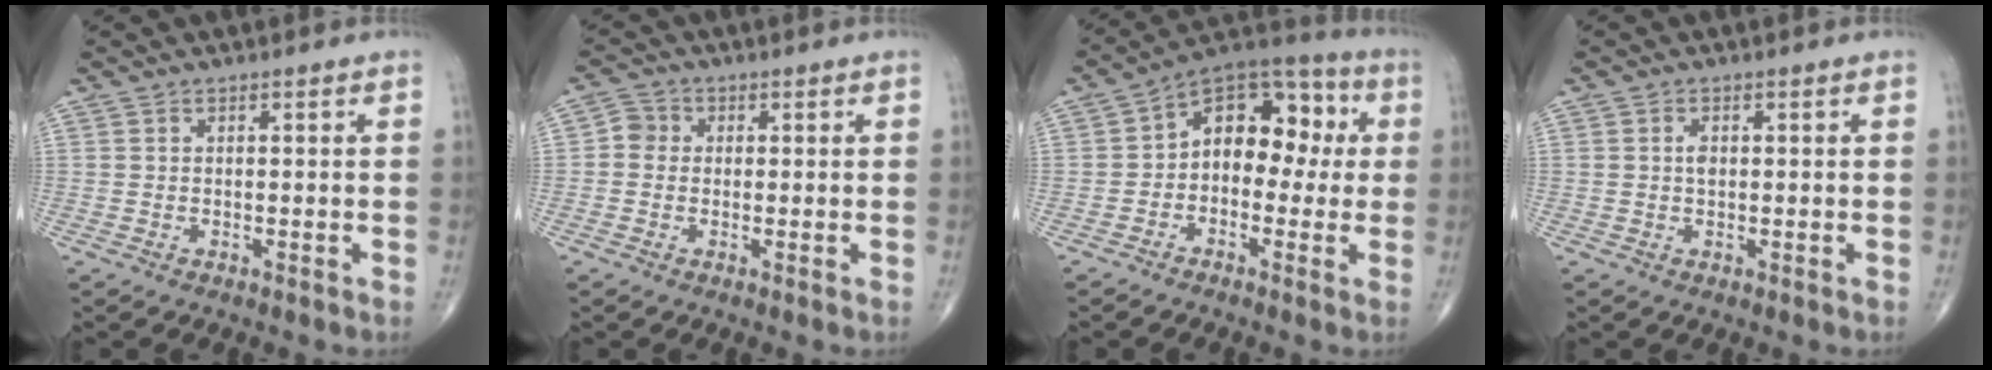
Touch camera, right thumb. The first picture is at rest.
{"total": 3.1, "force": [-0.1, 2.9, 1.1], "torque": [-0.003, 0.006, -0.011]}
{"total": 13.2, "force": [0.6, 9.0, 9.6], "torque": [-0.094, 0.046, -0.012]}
{"total": 1.6, "force": [0.2, 1.0, 1.3], "torque": [-0.020, 0.000, 0.003]}